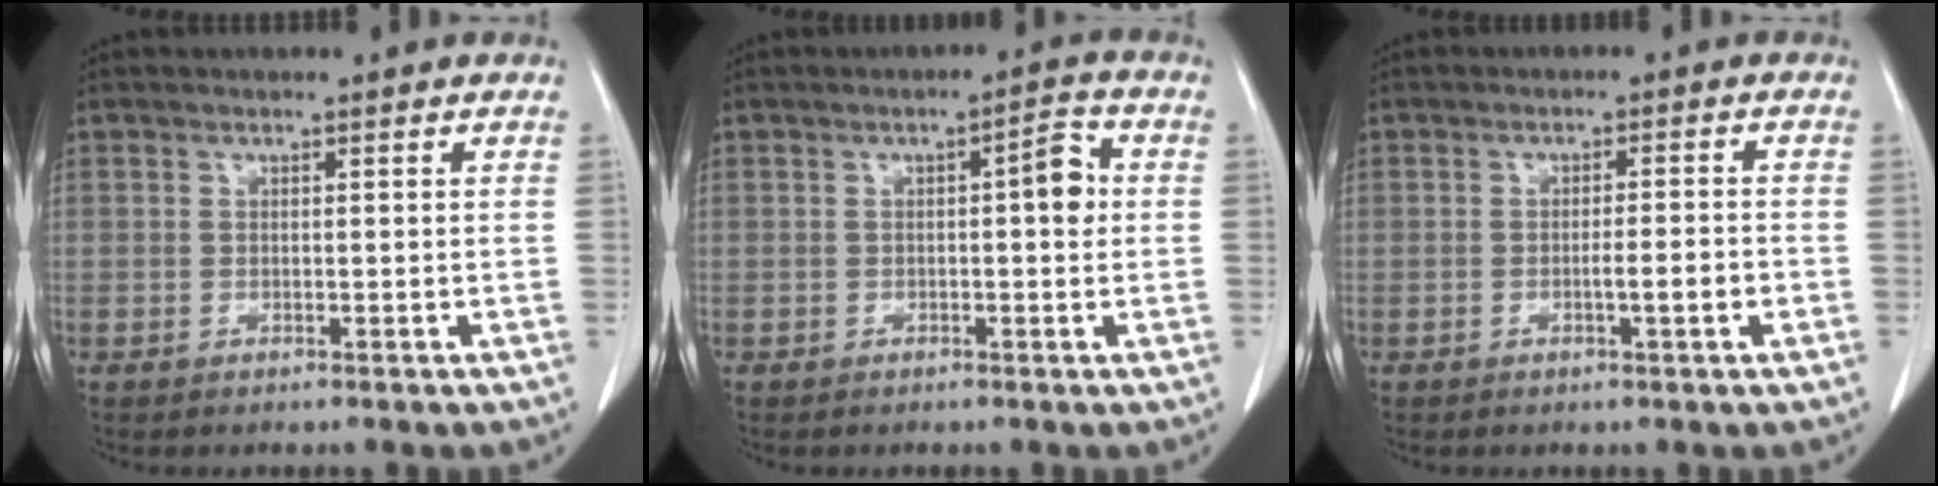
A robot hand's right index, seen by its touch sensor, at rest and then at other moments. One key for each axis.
{"total": 3.9, "fx": 0.4, "fy": 0.8, "fz": 3.8, "tx": -0.050, "ty": 0.010, "tz": 0.002}
{"total": 3.1, "fx": -1.0, "fy": 0.1, "fz": 2.9, "tx": -0.046, "ty": -0.001, "tz": -0.013}